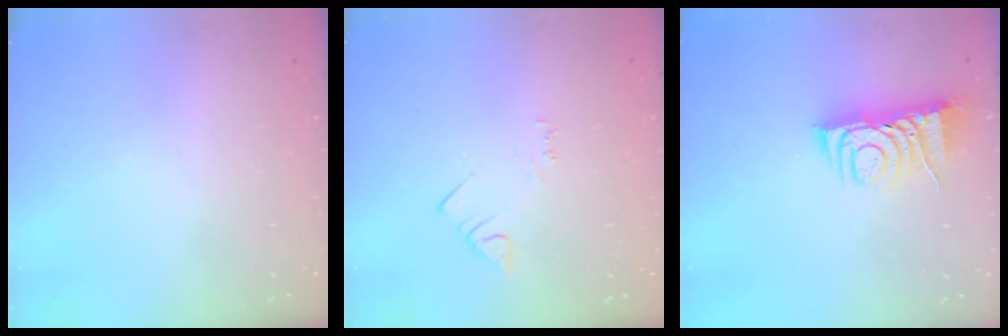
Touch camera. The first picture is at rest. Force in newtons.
{"total": 2.5, "press": 2.5, "slide": 0.4}
{"total": 7.3, "press": 7.2, "slide": 0.8}